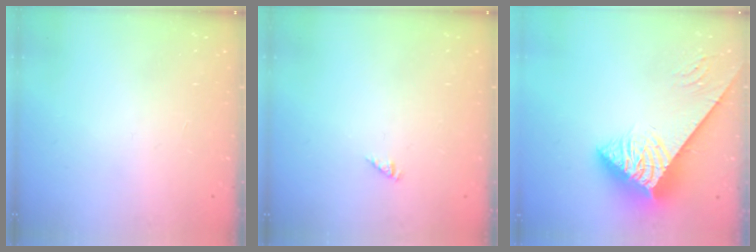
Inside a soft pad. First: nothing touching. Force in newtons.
{"total": 0.0}
{"total": 7.6, "press": 7.6, "slide": 0.8}